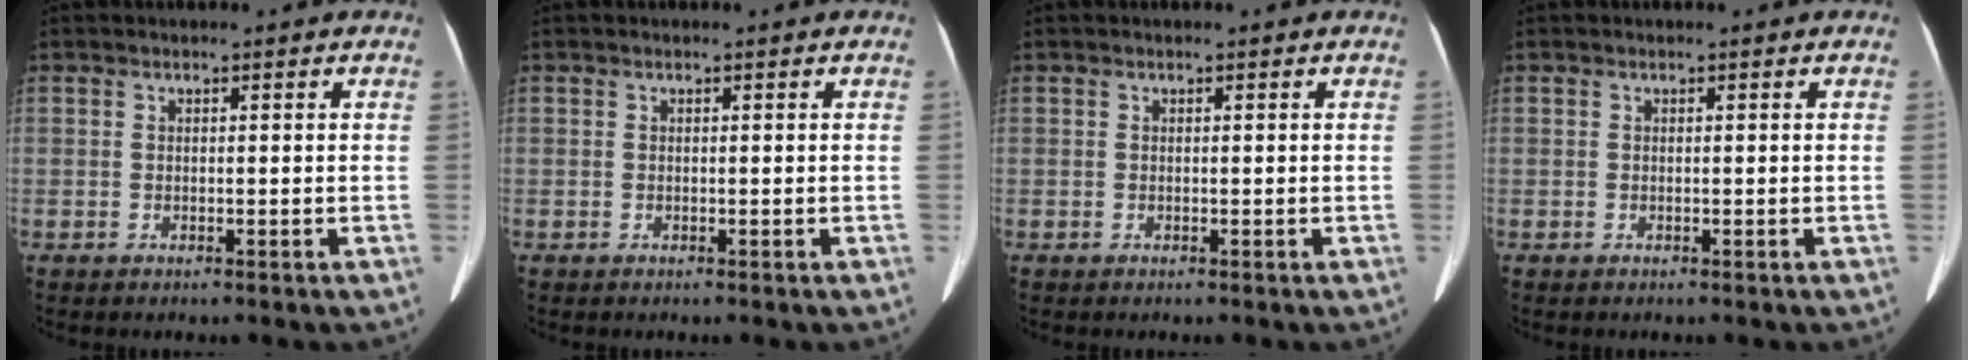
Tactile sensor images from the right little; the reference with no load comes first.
{"total": 0.0}
{"total": 0.0}
{"total": 0.0}